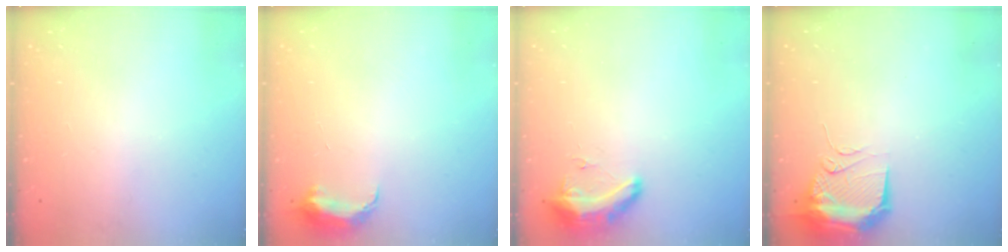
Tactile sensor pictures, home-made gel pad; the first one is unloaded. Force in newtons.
{"total": 7.0, "press": 6.9, "slide": 0.6}
{"total": 14.6, "press": 10.5, "slide": 10.2}
{"total": 14.7, "press": 10.7, "slide": 10.1}